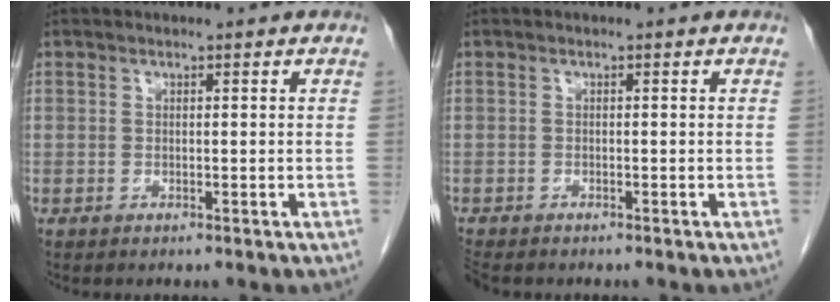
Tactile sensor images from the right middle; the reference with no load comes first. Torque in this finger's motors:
{"motor_torque": [0.49, -0.36, 0.14, 0.01]}